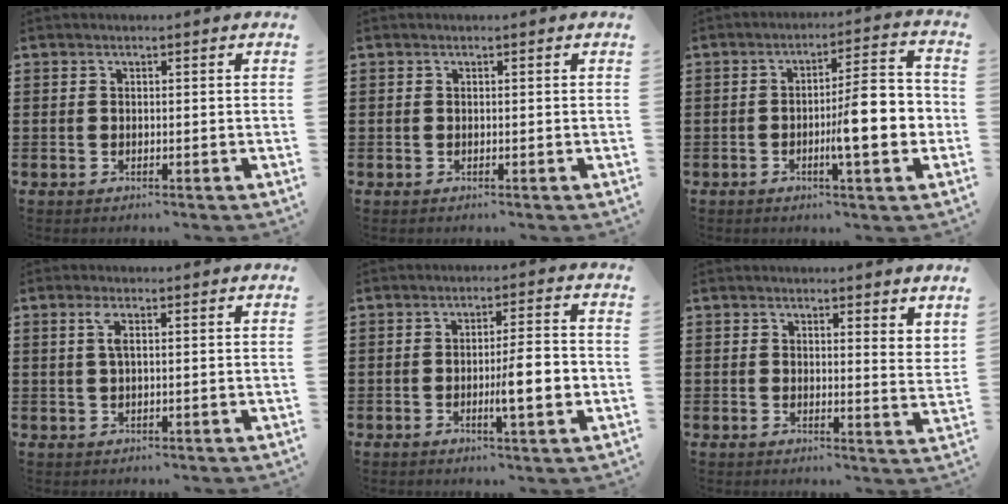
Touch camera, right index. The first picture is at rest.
{"total": 0.0}
{"total": 9.5, "force": [-2.0, 1.9, 9.1], "torque": [-0.125, -0.004, -0.038]}
{"total": 1.9, "force": [0.5, 0.4, 1.8], "torque": [-0.037, 0.003, 0.008]}
{"total": 6.5, "force": [-1.5, 0.9, 6.3], "torque": [-0.095, -0.003, -0.028]}
{"total": 2.1, "force": [2.0, 0.1, 0.5], "torque": [-0.009, -0.003, 0.037]}